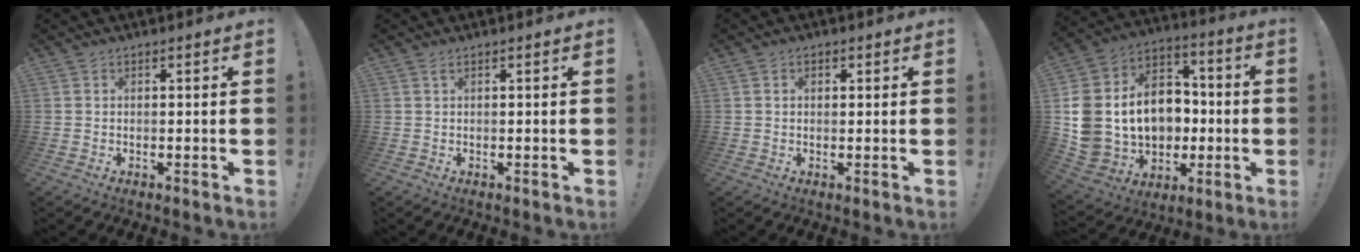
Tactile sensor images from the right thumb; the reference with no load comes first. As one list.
[{"total": 0.8, "force": [0.3, 0.1, 0.7], "torque": [-0.011, -0.001, 0.004]}, {"total": 1.2, "force": [0.4, 0.9, 0.7], "torque": [-0.006, 0.001, 0.005]}, {"total": 19.8, "force": [-0.7, 16.5, 10.9], "torque": [-0.208, 0.012, 0.034]}]